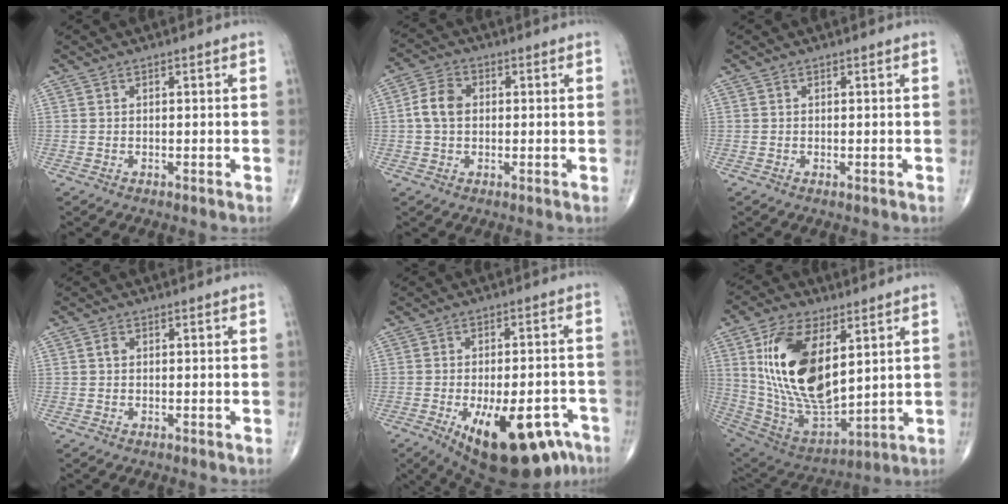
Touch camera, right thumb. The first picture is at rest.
{"total": 5.6, "force": [0.3, 4.1, 3.8], "torque": [-0.073, 0.013, -0.003]}
{"total": 0.0}
{"total": 1.1, "force": [0.1, 0.9, 0.7], "torque": [-0.009, 0.002, -0.001]}
{"total": 20.4, "force": [-10.6, 8.8, 15.0], "torque": [-0.168, 0.031, -0.140]}
{"total": 22.2, "force": [6.1, 11.3, 18.1], "torque": [-0.331, -0.031, 0.125]}